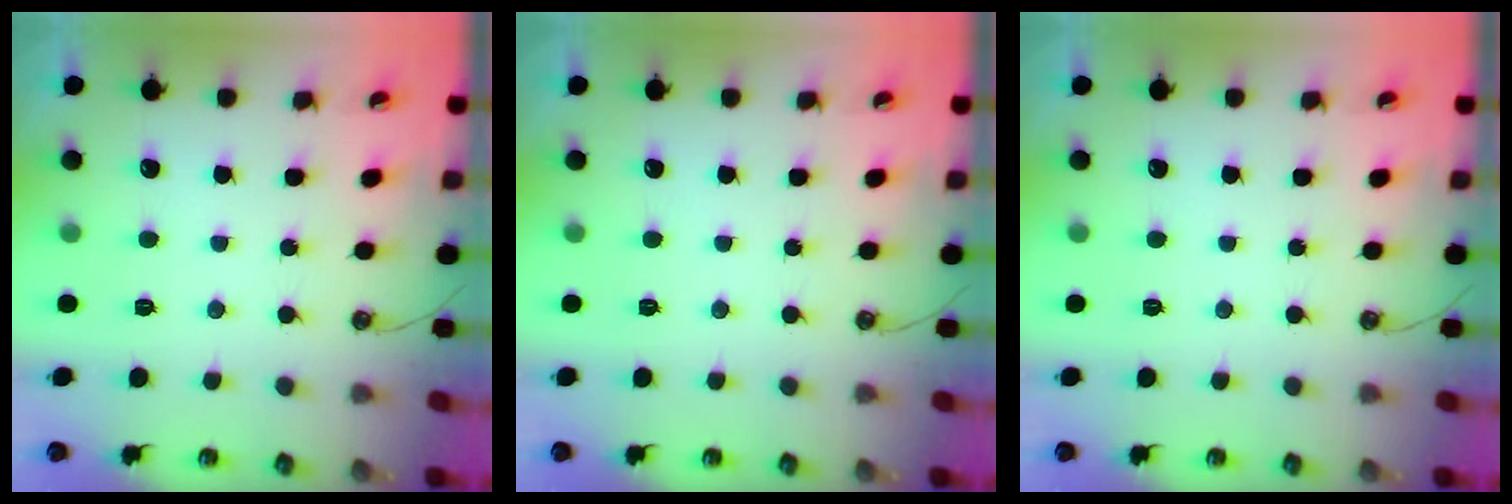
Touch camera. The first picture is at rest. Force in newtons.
{"total": 0.0}
{"total": 0.0}